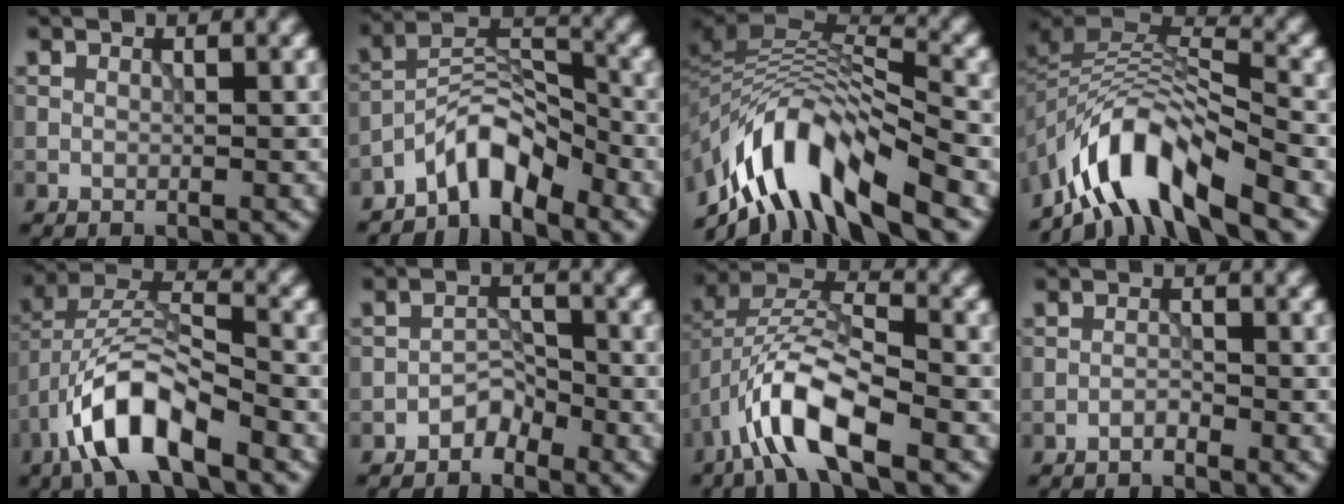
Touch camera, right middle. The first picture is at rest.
{"total": 5.2, "force": [-4.0, 1.8, 2.9], "torque": [-0.042, 0.015, -0.080]}
{"total": 10.5, "force": [-6.6, 3.7, 7.3], "torque": [-0.117, 0.011, -0.124]}
{"total": 8.6, "force": [-5.7, 3.1, 5.6], "torque": [-0.077, 0.008, -0.113]}
{"total": 8.3, "force": [-4.4, 3.2, 6.3], "torque": [-0.114, 0.014, -0.086]}
{"total": 1.9, "force": [-1.6, 0.9, 0.6], "torque": [-0.005, 0.010, -0.030]}
{"total": 8.4, "force": [-3.9, 3.2, 6.7], "torque": [-0.131, 0.011, -0.082]}
{"total": 0.9, "force": [-0.8, 0.1, 0.4], "torque": [-0.007, 0.003, -0.017]}